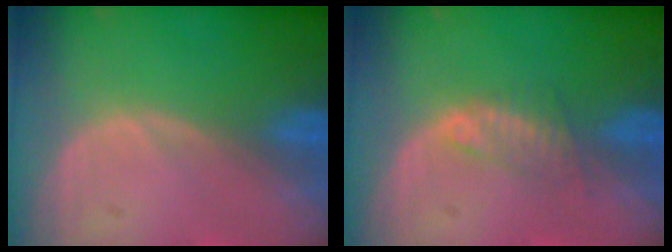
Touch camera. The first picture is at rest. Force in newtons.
{"total": 2.5, "press": 2.4, "slide": 0.3}